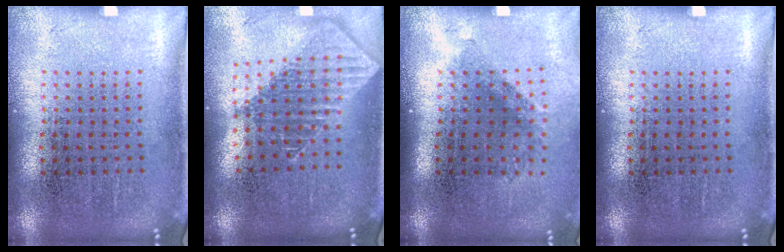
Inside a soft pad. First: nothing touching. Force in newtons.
{"total": 1.9, "press": 1.5, "slide": 1.2}
{"total": 1.2, "press": 0.9, "slide": 0.8}
{"total": 0.0}